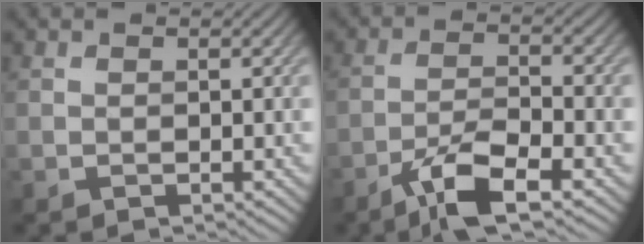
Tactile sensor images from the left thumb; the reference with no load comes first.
{"total": 6.9, "force": [-4.5, 1.5, 5.0], "torque": [-0.099, 0.003, -0.086]}